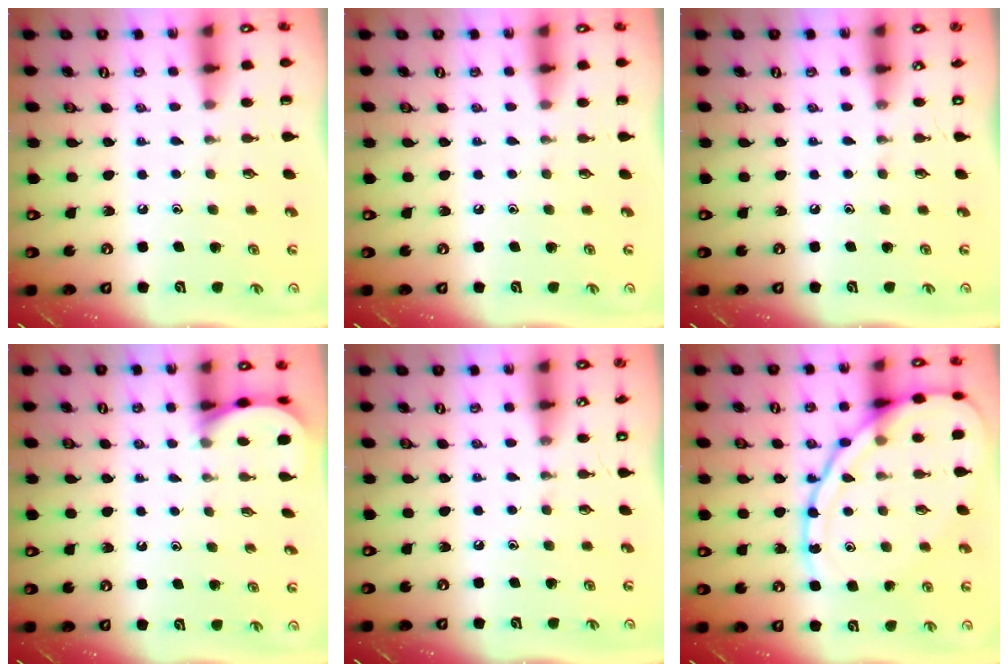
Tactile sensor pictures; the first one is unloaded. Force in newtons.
{"total": 0.0}
{"total": 0.0}
{"total": 2.5, "press": 2.5, "slide": 0.3}
{"total": 0.0}
{"total": 15.6, "press": 15.5, "slide": 1.7}